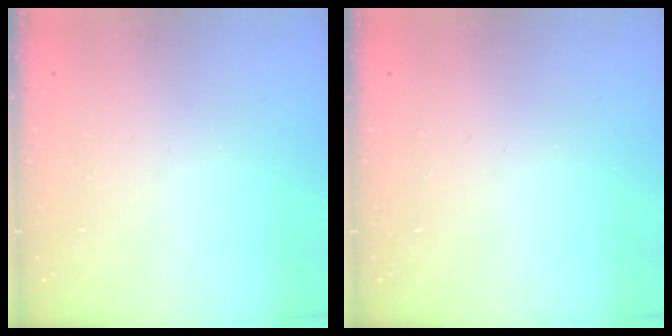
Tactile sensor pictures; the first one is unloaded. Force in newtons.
{"total": 0.0}